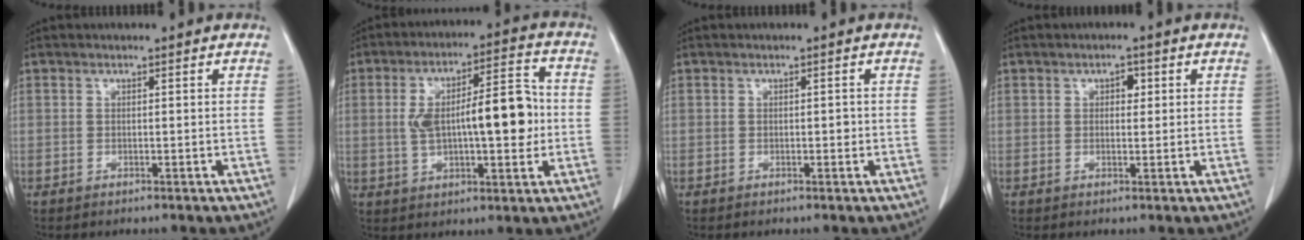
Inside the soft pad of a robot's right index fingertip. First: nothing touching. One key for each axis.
{"total": 14.6, "fx": 0.0, "fy": 4.7, "fz": 13.9, "tx": -0.234, "ty": 0.030, "tz": 0.008}
{"total": 1.1, "fx": -0.2, "fy": 0.6, "fz": 0.8, "tx": -0.016, "ty": 0.006, "tz": -0.001}
{"total": 2.3, "fx": 0.6, "fy": 1.4, "fz": 1.7, "tx": -0.031, "ty": 0.009, "tz": 0.011}